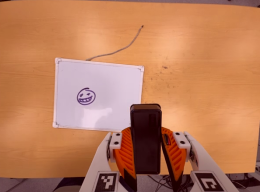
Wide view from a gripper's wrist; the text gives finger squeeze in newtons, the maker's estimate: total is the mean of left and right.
{"total": 9.6, "left": 7.8, "right": 11.3}